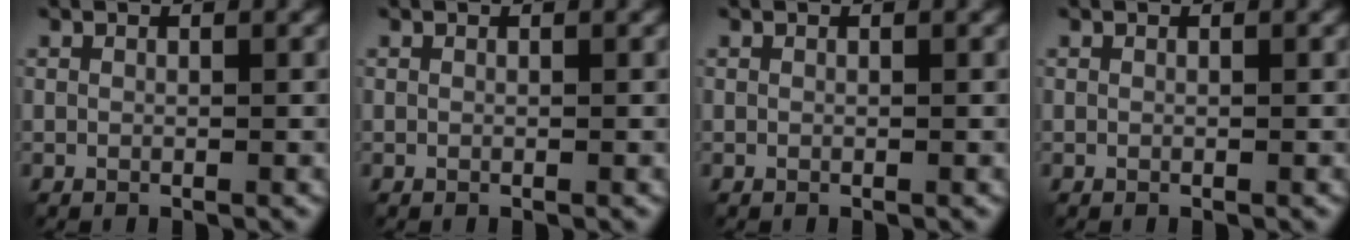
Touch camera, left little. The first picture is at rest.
{"total": 0.0}
{"total": 0.0}
{"total": 0.0}